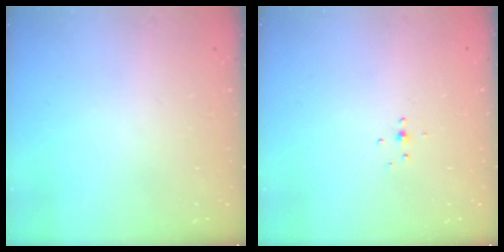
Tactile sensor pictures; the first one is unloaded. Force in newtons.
{"total": 3.1, "press": 3.0, "slide": 0.7}